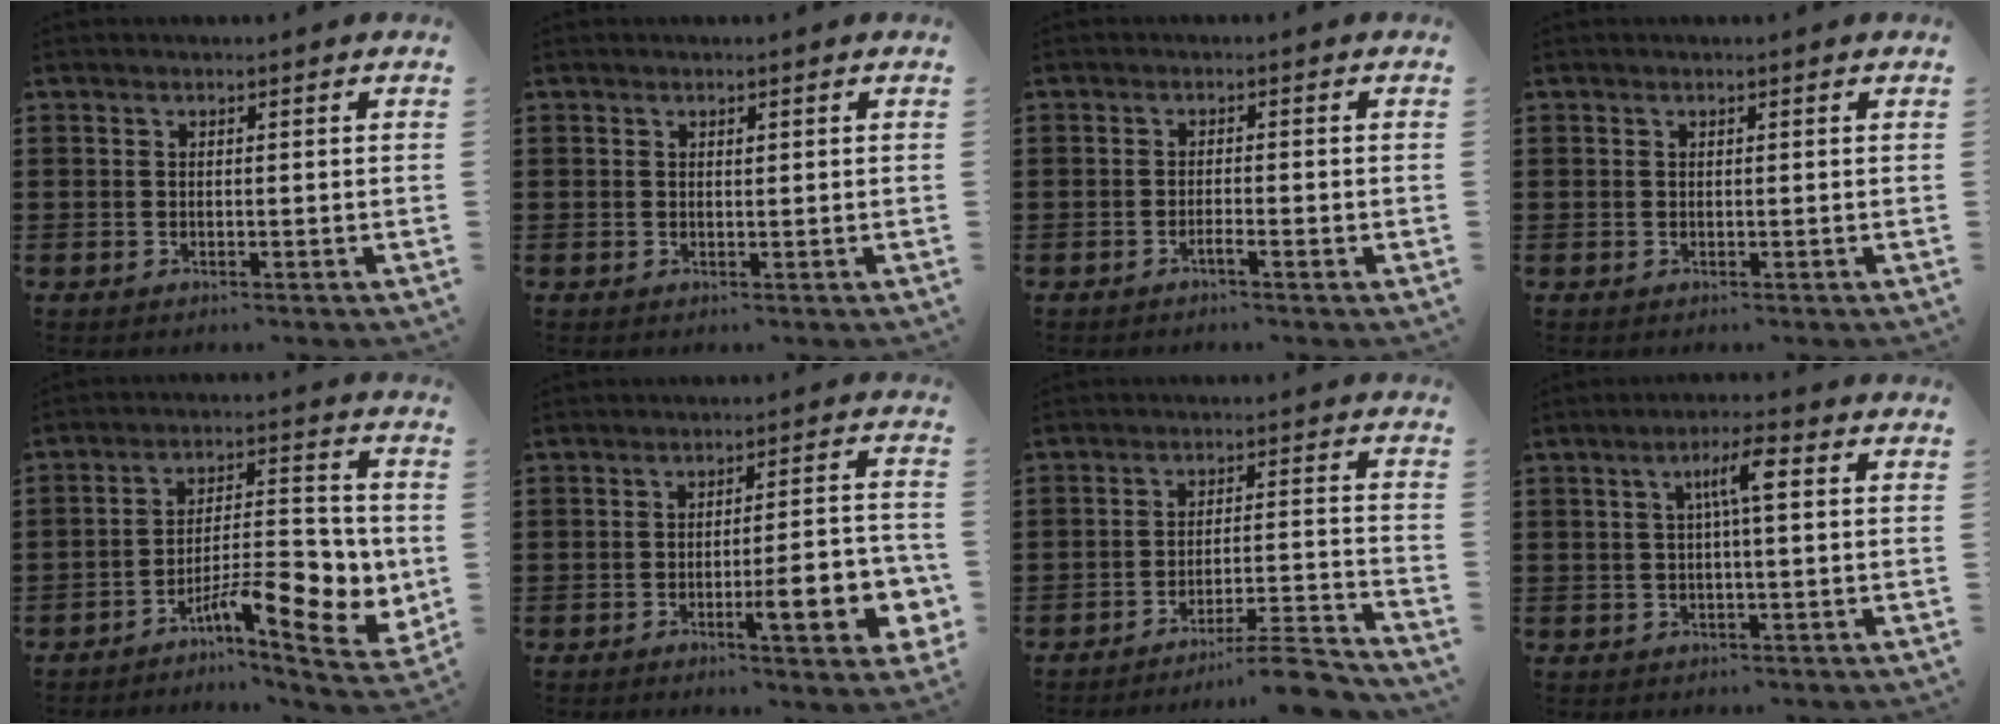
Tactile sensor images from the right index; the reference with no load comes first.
{"total": 0.5, "force": [0.2, 0.3, 0.3], "torque": [-0.007, 0.001, 0.005]}
{"total": 1.5, "force": [-1.0, 0.0, 1.1], "torque": [-0.026, -0.007, -0.021]}
{"total": 0.0}
{"total": 11.5, "force": [-4.9, 4.2, 9.5], "torque": [-0.119, 0.002, -0.085]}
{"total": 9.7, "force": [-3.2, 2.3, 8.9], "torque": [-0.123, -0.006, -0.050]}
{"total": 7.1, "force": [-6.4, -0.1, 3.0], "torque": [-0.045, -0.003, -0.123]}
{"total": 4.8, "force": [0.8, 0.6, 4.7], "torque": [-0.082, 0.004, 0.007]}